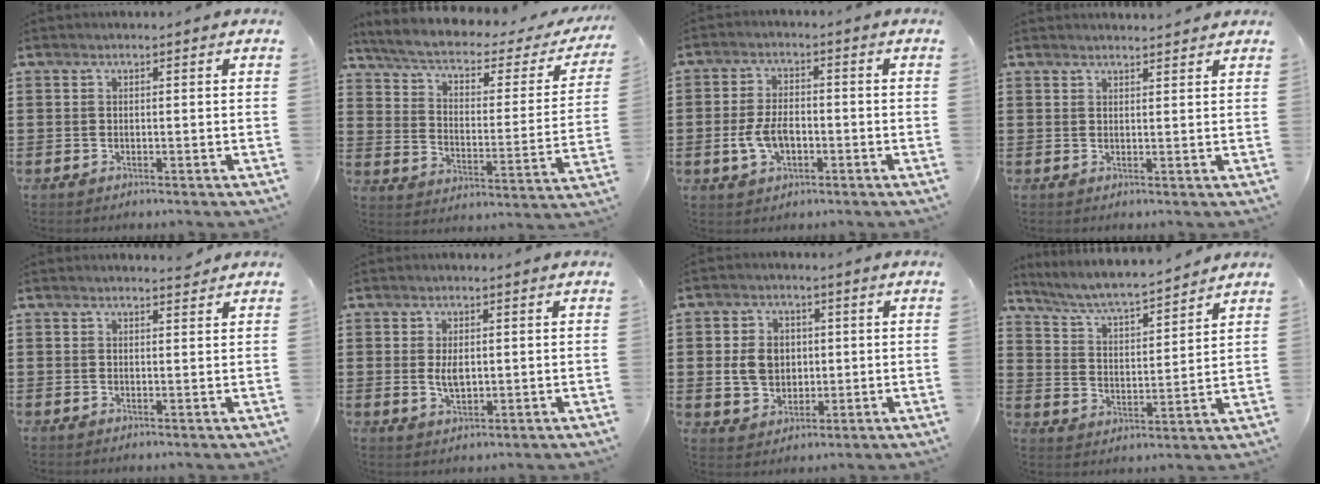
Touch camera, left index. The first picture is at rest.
{"total": 4.3, "force": [2.7, 1.5, 3.0], "torque": [-0.073, -0.023, 0.037]}
{"total": 5.5, "force": [-1.5, 3.0, 4.4], "torque": [-0.096, 0.002, -0.031]}
{"total": 1.7, "force": [1.7, 0.0, 0.1], "torque": [-0.006, 0.001, 0.033]}
{"total": 1.5, "force": [1.5, 0.2, 0.3], "torque": [-0.001, -0.002, 0.027]}
{"total": 3.4, "force": [0.1, 1.8, 2.9], "torque": [-0.066, 0.001, -0.001]}
{"total": 6.2, "force": [0.4, 4.9, 3.6], "torque": [-0.098, 0.010, 0.002]}
{"total": 5.2, "force": [4.8, 0.1, 2.0], "torque": [-0.060, -0.033, 0.076]}